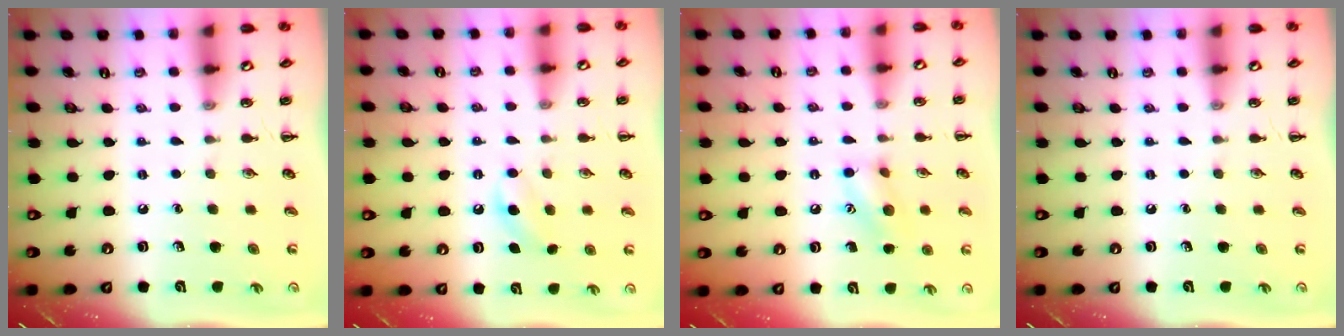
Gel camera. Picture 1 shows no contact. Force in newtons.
{"total": 6.6, "press": 6.4, "slide": 1.6}
{"total": 9.6, "press": 9.6, "slide": 0.5}
{"total": 0.0}